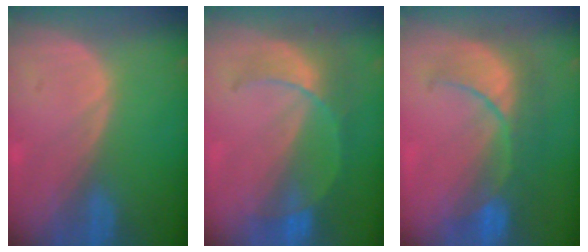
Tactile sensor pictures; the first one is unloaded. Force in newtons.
{"total": 7.9, "press": 6.9, "slide": 3.9}
{"total": 8.4, "press": 8.3, "slide": 0.7}